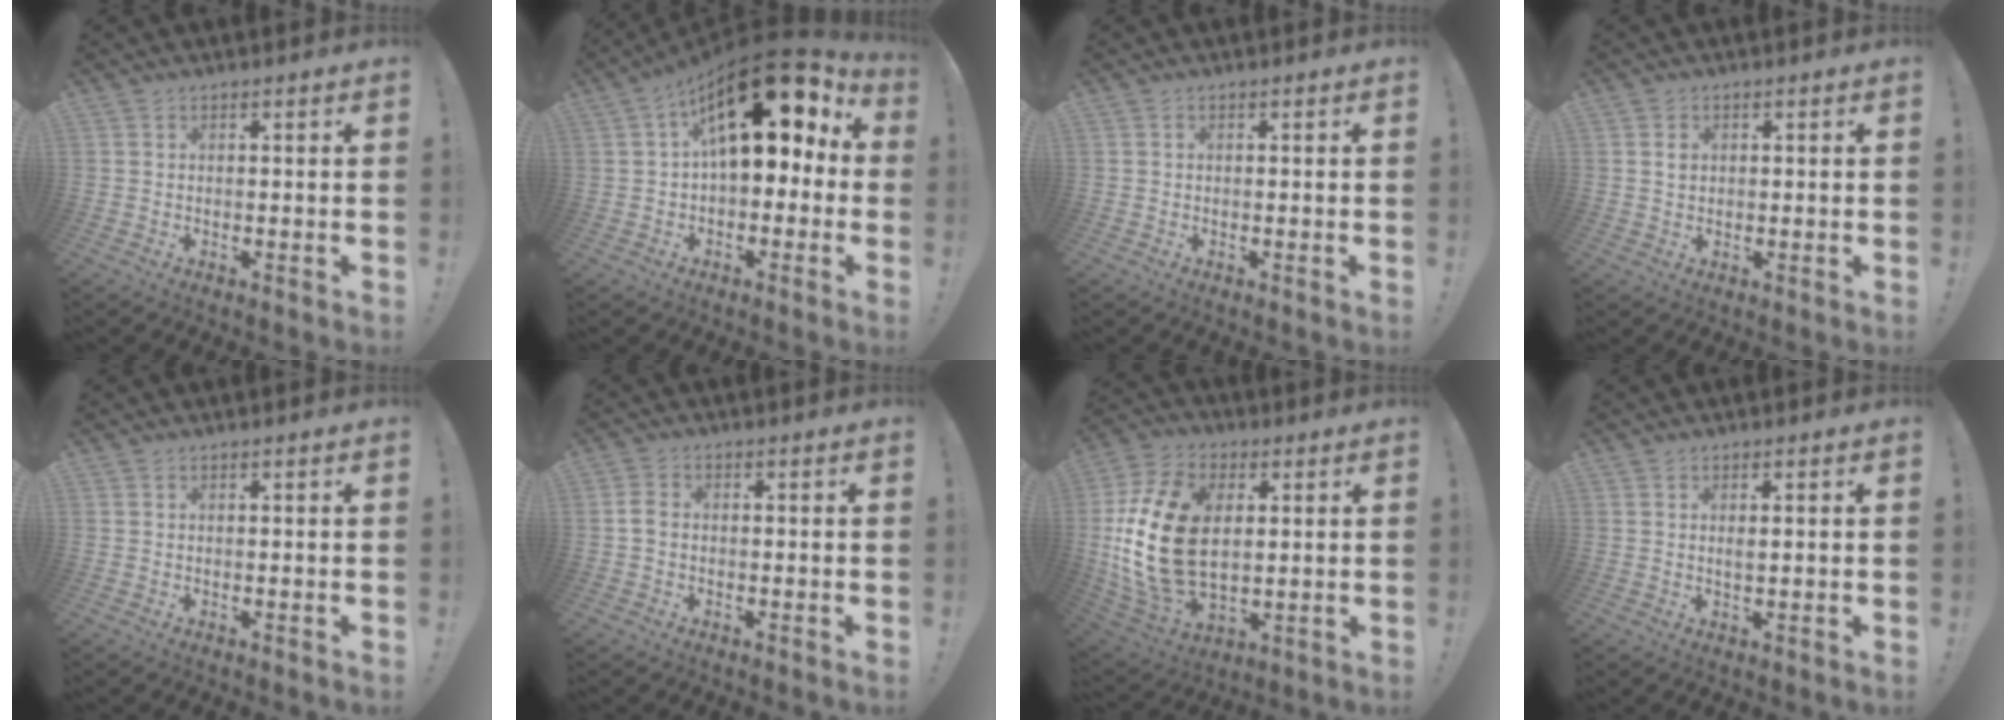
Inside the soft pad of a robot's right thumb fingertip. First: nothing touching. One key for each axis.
{"total": 19.6, "fx": 7.8, "fy": 9.0, "fz": 15.6, "tx": -0.248, "ty": -0.042, "tz": 0.136}
{"total": 0.0}
{"total": 1.6, "fx": 0.4, "fy": 1.3, "fz": 0.7, "tx": -0.002, "ty": 0.000, "tz": 0.004}
{"total": 0.0}
{"total": 2.5, "fx": -0.6, "fy": 1.8, "fz": 1.6, "tx": -0.029, "ty": 0.011, "tz": -0.010}
{"total": 22.8, "fx": 2.4, "fy": 15.0, "fz": 17.0, "tx": -0.344, "ty": 0.002, "tz": 0.048}
{"total": 1.6, "fx": 0.3, "fy": 0.3, "fz": 1.5, "tx": -0.021, "ty": -0.005, "tz": 0.002}